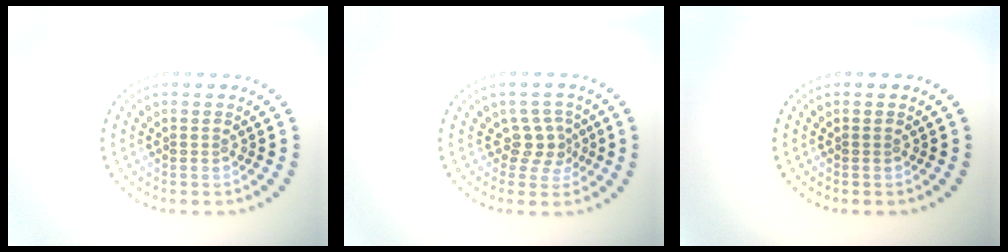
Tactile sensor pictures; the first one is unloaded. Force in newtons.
{"total": 2.2, "press": 1.6, "slide": 1.5}
{"total": 0.0}